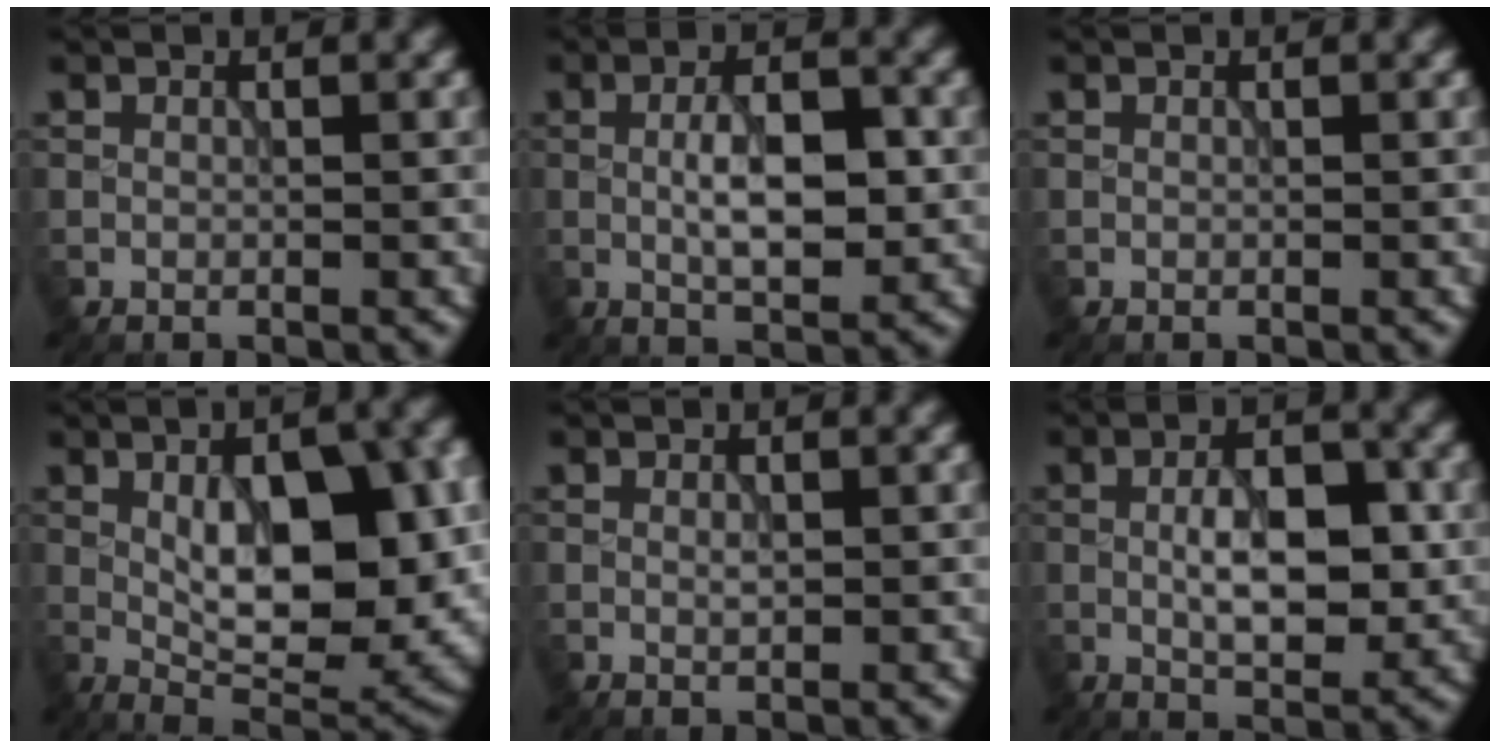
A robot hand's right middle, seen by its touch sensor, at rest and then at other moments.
{"total": 5.5, "force": [-0.2, 2.1, 5.0], "torque": [-0.093, 0.000, -0.003]}
{"total": 0.0}
{"total": 12.3, "force": [0.1, 5.4, 11.1], "torque": [-0.166, -0.004, 0.008]}
{"total": 0.6, "force": [0.1, 0.2, 0.5], "torque": [-0.011, -0.001, 0.001]}
{"total": 6.0, "force": [-0.2, 2.7, 5.3], "torque": [-0.093, -0.002, -0.003]}